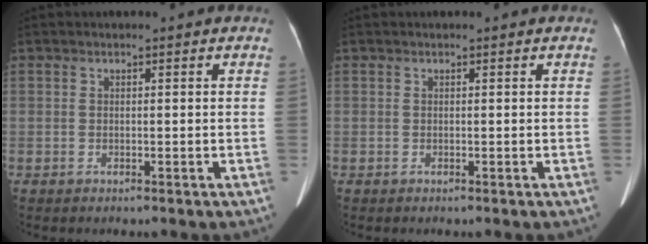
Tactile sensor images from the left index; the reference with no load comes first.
{"total": 0.0}